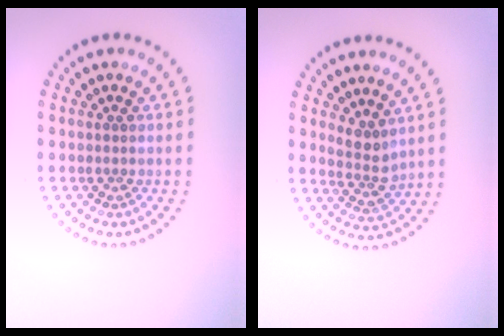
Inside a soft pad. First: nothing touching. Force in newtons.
{"total": 2.3, "press": 1.9, "slide": 1.4}